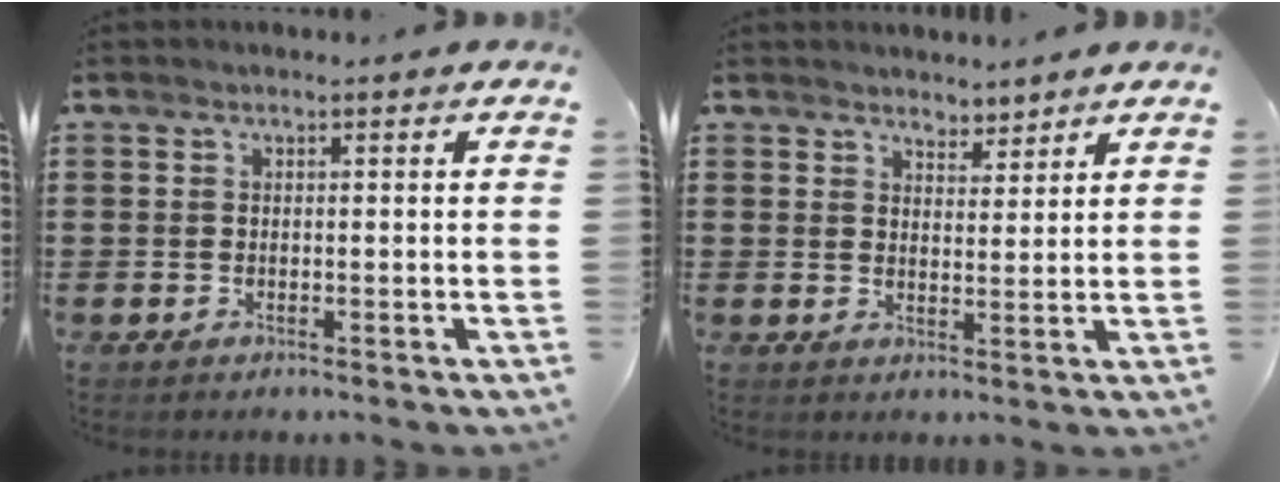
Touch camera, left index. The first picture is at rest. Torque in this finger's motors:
{"motor_torque": [0.21, -0.22, 0.03, 0.02]}